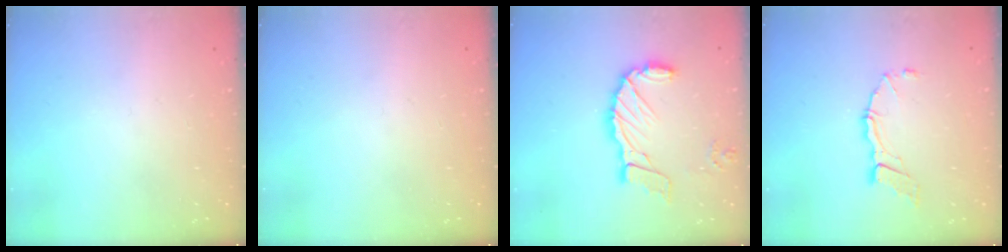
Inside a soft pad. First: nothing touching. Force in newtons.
{"total": 0.0}
{"total": 12.9, "press": 12.8, "slide": 1.6}
{"total": 8.3, "press": 8.2, "slide": 0.6}